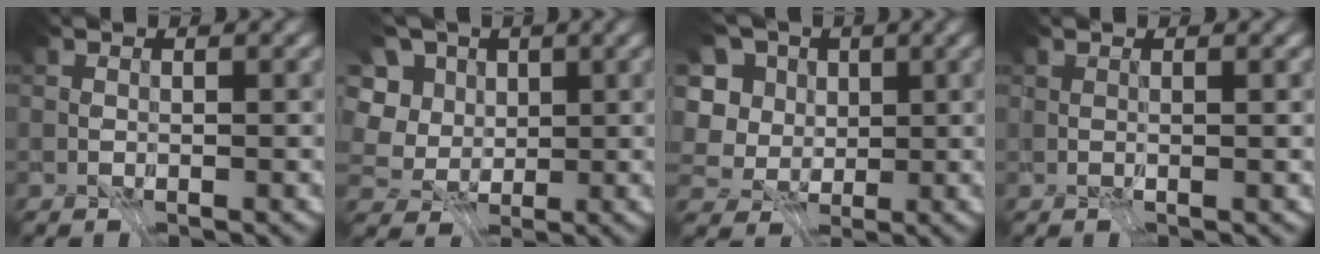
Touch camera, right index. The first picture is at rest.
{"total": 5.7, "force": [0.7, 5.1, 2.4], "torque": [-0.081, 0.017, 0.005]}
{"total": 5.1, "force": [0.1, 4.5, 2.3], "torque": [-0.087, 0.015, -0.011]}
{"total": 1.6, "force": [-0.3, -1.4, -0.6], "torque": [0.006, -0.015, 0.010]}